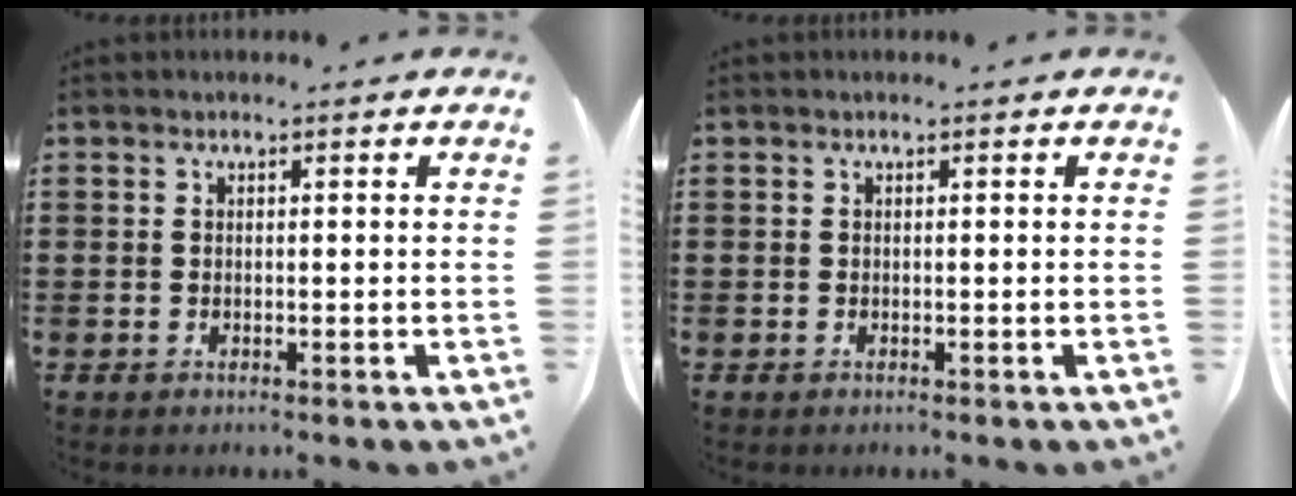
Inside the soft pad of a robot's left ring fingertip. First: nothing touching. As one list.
[{"total": 0.0}]